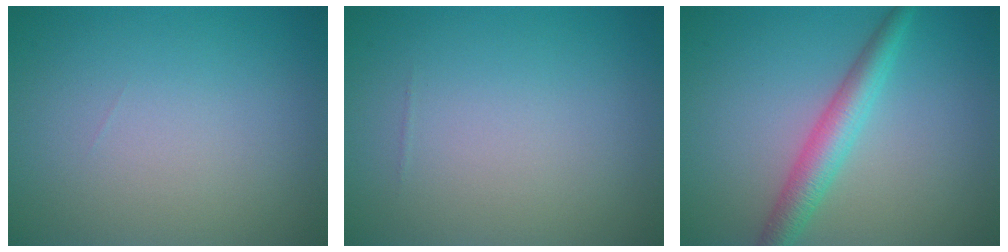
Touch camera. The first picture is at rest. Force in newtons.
{"total": 0.0}
{"total": 3.6, "press": 3.6, "slide": 0.1}